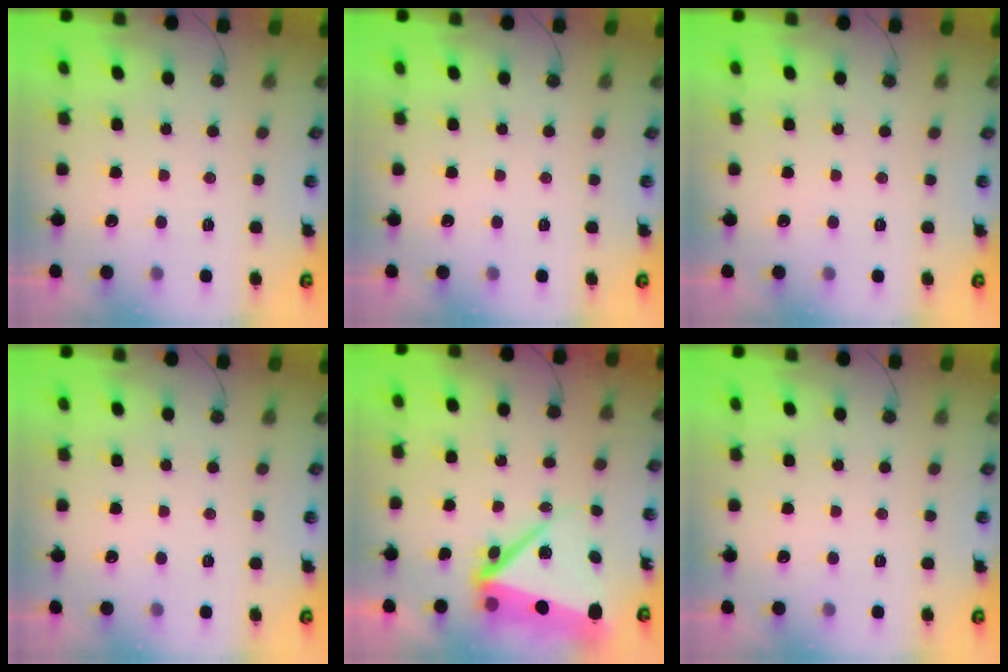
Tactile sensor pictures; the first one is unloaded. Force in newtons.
{"total": 0.0}
{"total": 0.0}
{"total": 0.0}
{"total": 10.4, "press": 10.2, "slide": 1.7}
{"total": 0.0}